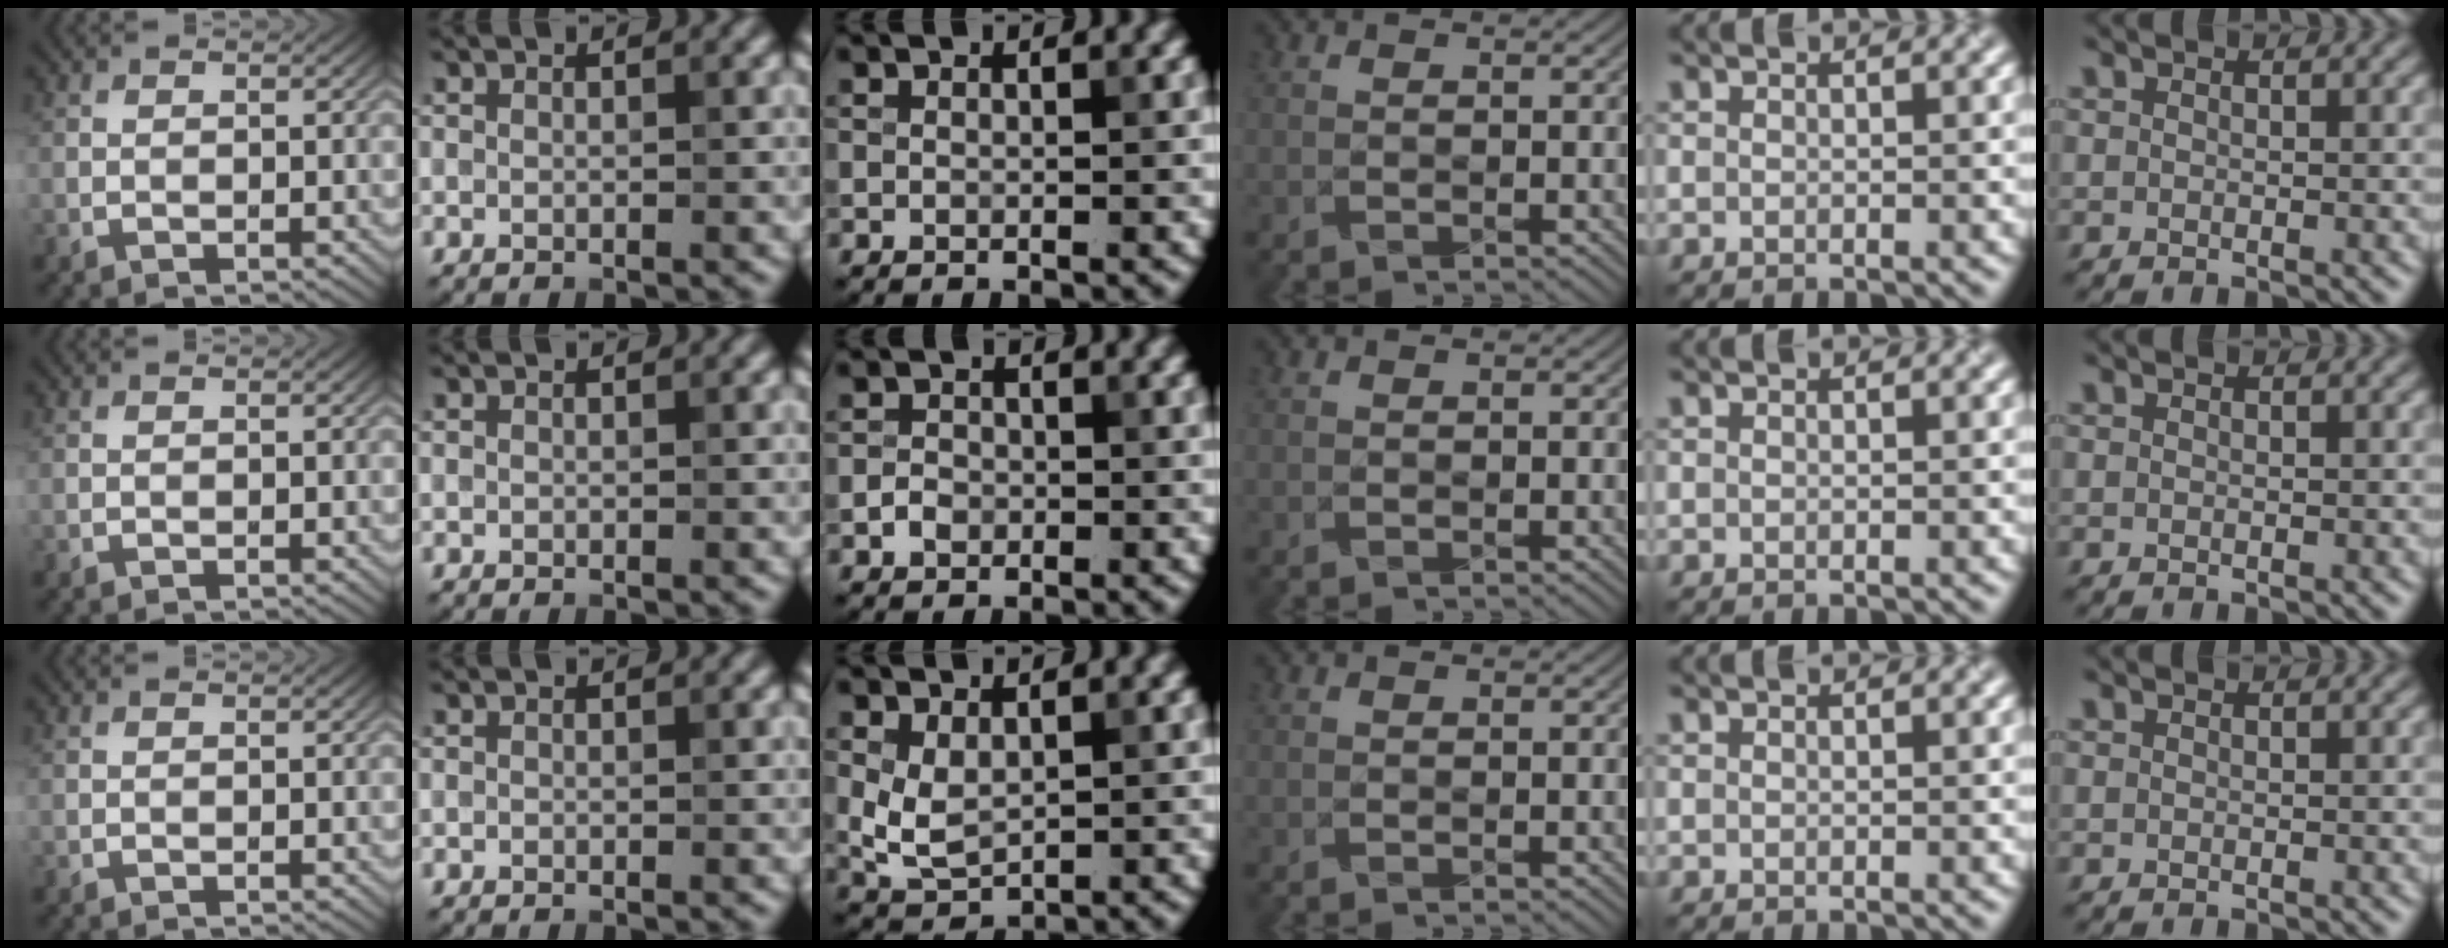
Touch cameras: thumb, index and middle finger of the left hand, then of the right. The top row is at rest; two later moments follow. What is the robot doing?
{"motion": "fold", "object": "envelope"}